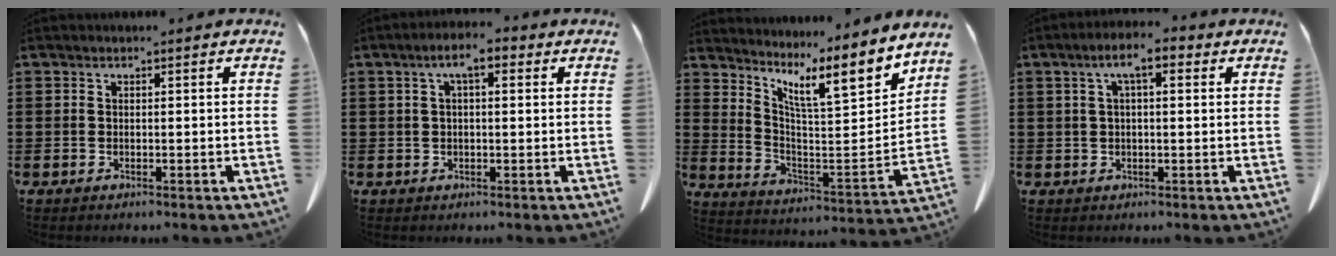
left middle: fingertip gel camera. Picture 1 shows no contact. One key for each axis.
{"total": 4.5, "fx": 1.8, "fy": 1.2, "fz": 4.0, "tx": -0.080, "ty": 0.010, "tz": 0.029}
{"total": 9.3, "fx": 7.2, "fy": 1.1, "fz": 5.9, "tx": -0.110, "ty": -0.072, "tz": 0.107}
{"total": 5.3, "fx": 2.3, "fy": 1.3, "fz": 4.7, "tx": -0.094, "ty": 0.011, "tz": 0.037}